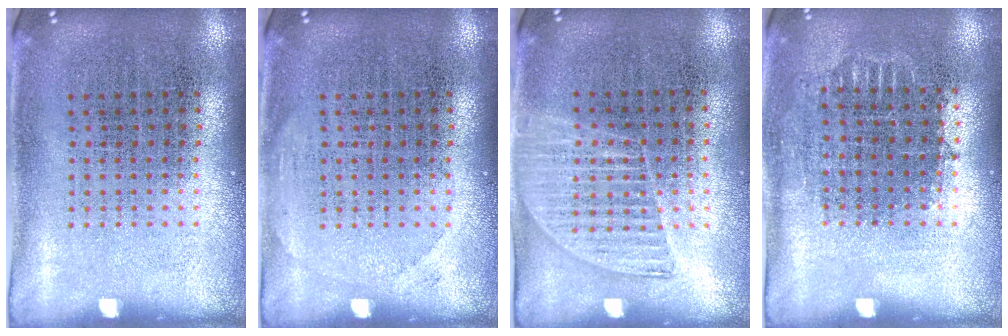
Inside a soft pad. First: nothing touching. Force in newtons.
{"total": 0.8, "press": 0.8, "slide": 0.2}
{"total": 1.3, "press": 1.2, "slide": 0.5}
{"total": 0.9, "press": 0.8, "slide": 0.4}